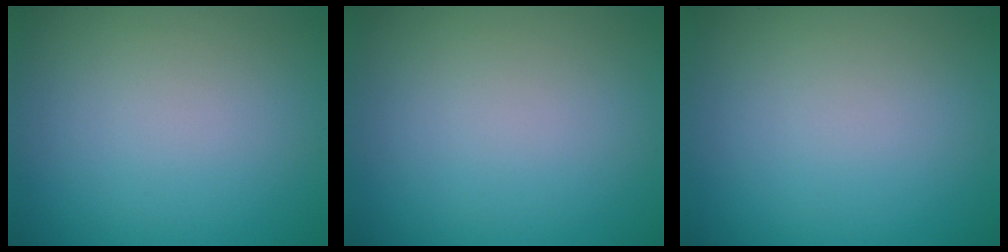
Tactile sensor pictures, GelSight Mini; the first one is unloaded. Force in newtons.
{"total": 0.0}
{"total": 0.0}